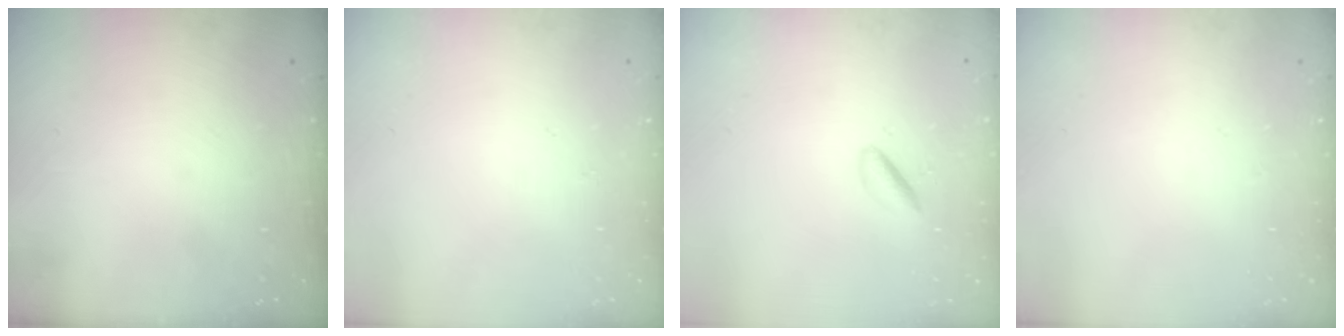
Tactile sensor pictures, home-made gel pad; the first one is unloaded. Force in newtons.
{"total": 0.0}
{"total": 3.0, "press": 2.7, "slide": 1.2}
{"total": 0.0}